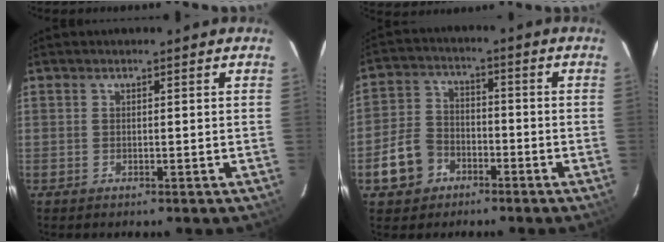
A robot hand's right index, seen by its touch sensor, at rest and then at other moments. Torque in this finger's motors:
{"motor_torque": [-0.10, -0.16, -0.64, -0.21]}